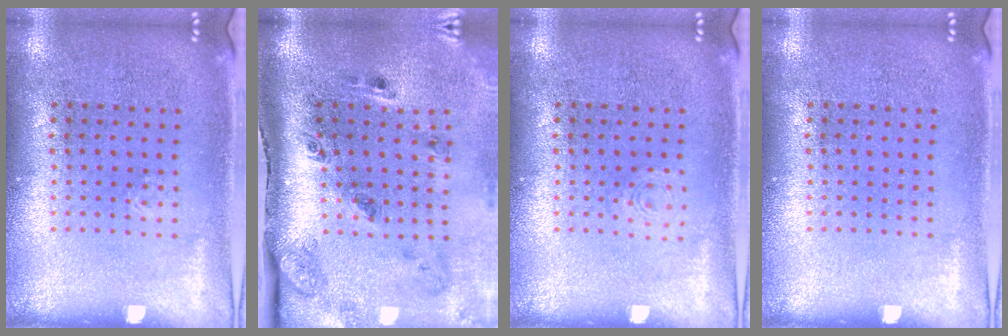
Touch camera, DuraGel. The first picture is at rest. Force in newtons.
{"total": 3.2, "press": 2.1, "slide": 2.5}
{"total": 0.8, "press": 0.8, "slide": 0.2}
{"total": 0.0}